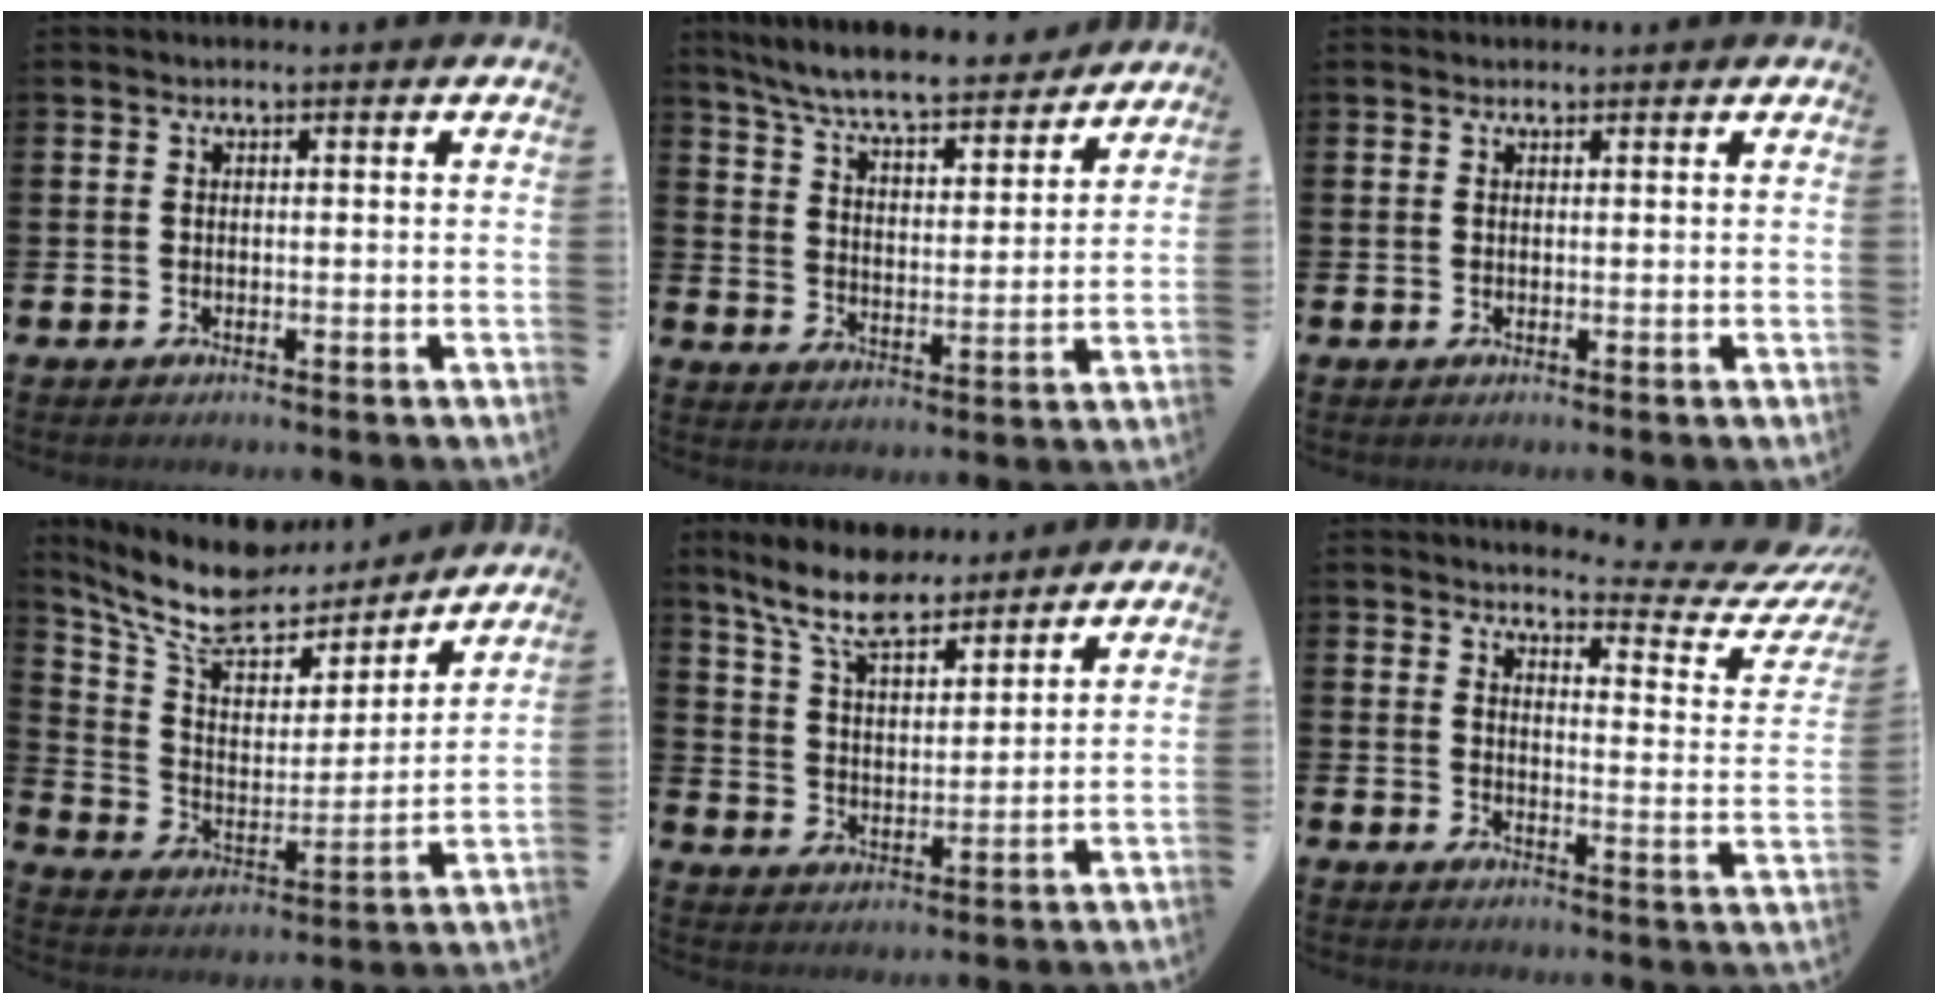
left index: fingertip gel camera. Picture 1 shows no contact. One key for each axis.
{"total": 8.0, "fx": 7.4, "fy": 0.9, "fz": 2.8, "tx": -0.088, "ty": -0.047, "tz": 0.129}
{"total": 0.9, "fx": 0.8, "fy": 0.3, "fz": 0.0, "tx": 0.010, "ty": 0.000, "tz": 0.012}
{"total": 10.7, "fx": 9.2, "fy": 4.4, "fz": 3.4, "tx": -0.113, "ty": -0.058, "tz": 0.163}
{"total": 9.0, "fx": 7.9, "fy": 2.4, "fz": 3.4, "tx": -0.101, "ty": -0.031, "tz": 0.146}
{"total": 4.1, "fx": 3.8, "fy": 0.9, "fz": 1.4, "tx": -0.027, "ty": -0.042, "tz": 0.053}